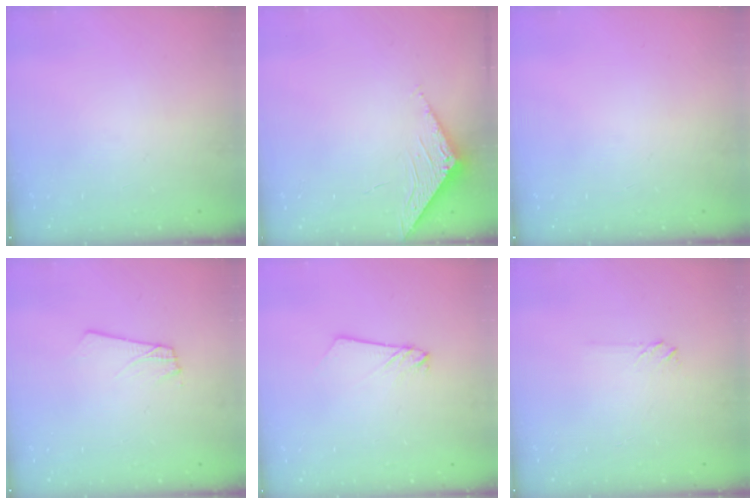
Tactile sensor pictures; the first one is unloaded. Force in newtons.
{"total": 6.9, "press": 6.9, "slide": 0.5}
{"total": 0.0}
{"total": 1.8, "press": 1.8, "slide": 0.1}
{"total": 2.2, "press": 2.2, "slide": 0.1}
{"total": 2.0, "press": 2.0, "slide": 0.3}